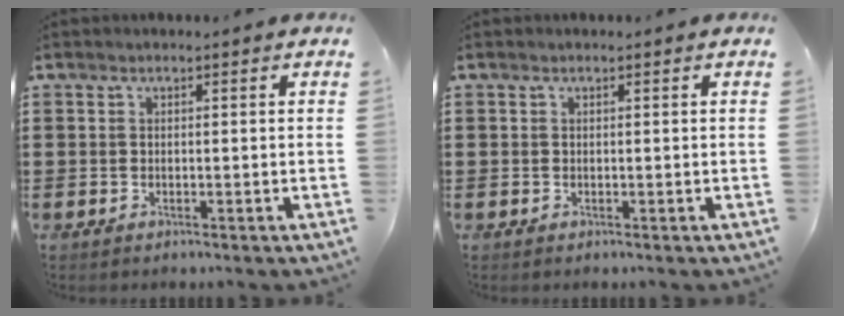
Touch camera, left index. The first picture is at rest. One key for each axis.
{"total": 0.0}